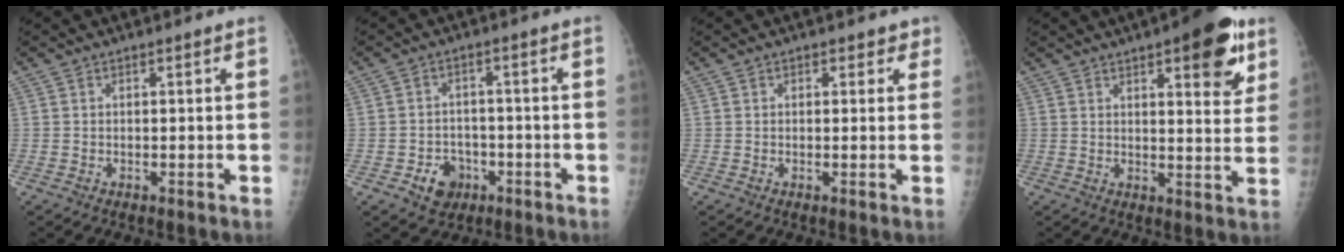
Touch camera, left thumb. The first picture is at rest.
{"total": 6.0, "force": [-2.7, 4.8, 2.2], "torque": [-0.011, 0.018, -0.036]}
{"total": 2.1, "force": [1.1, 1.6, 0.9], "torque": [0.018, -0.001, 0.007]}
{"total": 12.9, "force": [6.7, 4.4, 10.1], "torque": [-0.096, -0.026, 0.082]}